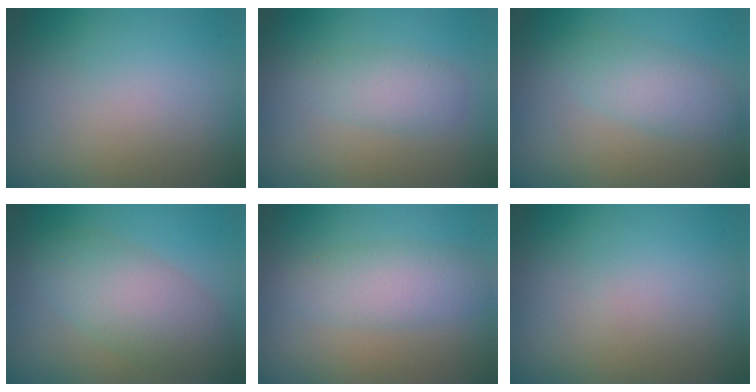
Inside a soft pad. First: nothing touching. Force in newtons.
{"total": 2.3, "press": 2.3, "slide": 0.1}
{"total": 2.7, "press": 2.7, "slide": 0.1}
{"total": 5.3, "press": 5.3, "slide": 0.2}
{"total": 3.2, "press": 3.2, "slide": 0.1}
{"total": 0.0}